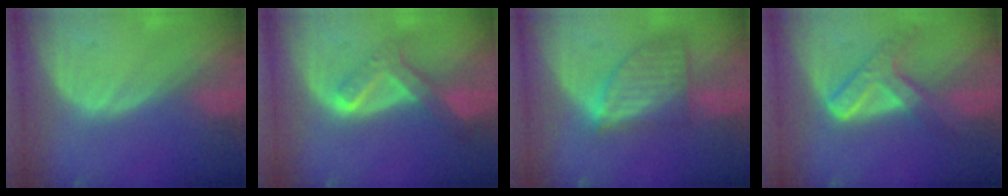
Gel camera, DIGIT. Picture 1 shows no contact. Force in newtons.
{"total": 6.8, "press": 5.8, "slide": 3.5}
{"total": 7.5, "press": 6.8, "slide": 3.1}
{"total": 7.3, "press": 6.2, "slide": 3.8}